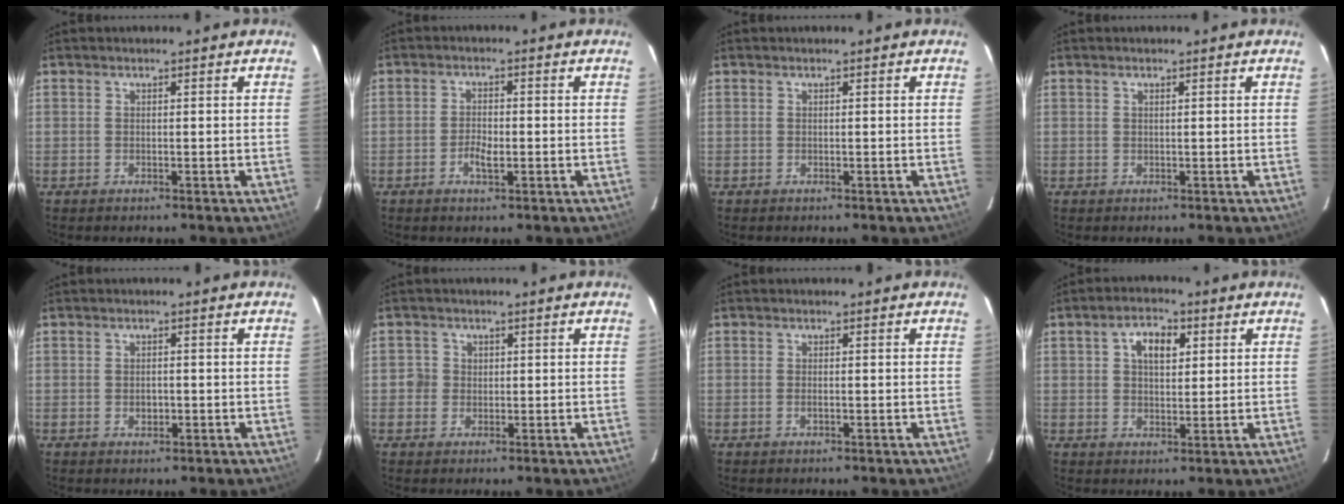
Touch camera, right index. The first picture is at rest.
{"total": 3.0, "force": [-1.1, 1.4, 2.4], "torque": [-0.051, -0.001, -0.020]}
{"total": 0.0}
{"total": 0.0}
{"total": 1.7, "force": [-0.3, 1.3, 1.0], "torque": [-0.016, 0.000, -0.004]}
{"total": 2.6, "force": [-0.1, 2.6, 0.0], "torque": [0.009, 0.012, -0.001]}
{"total": 0.9, "force": [-0.3, 0.3, 0.8], "torque": [-0.017, 0.001, -0.006]}
{"total": 5.8, "force": [2.0, 3.4, 4.2], "torque": [-0.068, 0.018, 0.037]}